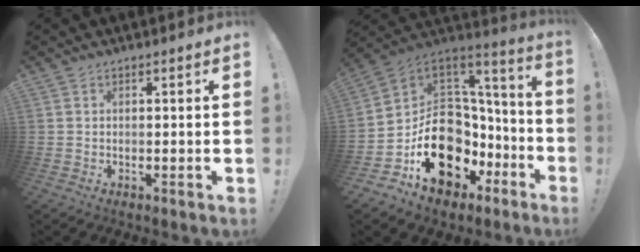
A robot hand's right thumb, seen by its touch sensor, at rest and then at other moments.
{"total": 19.8, "force": [-5.9, 15.1, 11.4], "torque": [-0.183, 0.015, -0.058]}